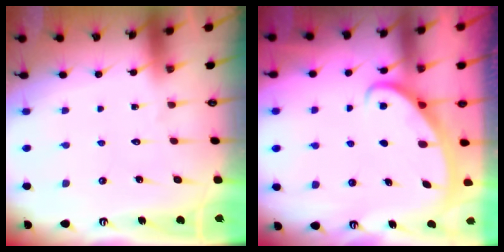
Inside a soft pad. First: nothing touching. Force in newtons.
{"total": 3.0, "press": 2.9, "slide": 0.3}